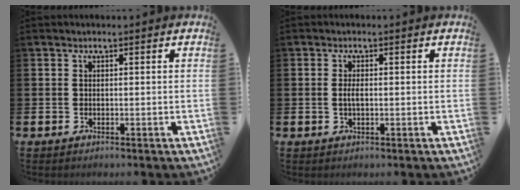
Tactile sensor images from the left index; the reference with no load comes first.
{"total": 1.7, "force": [0.0, 0.6, 1.5], "torque": [-0.023, 0.000, -0.004]}